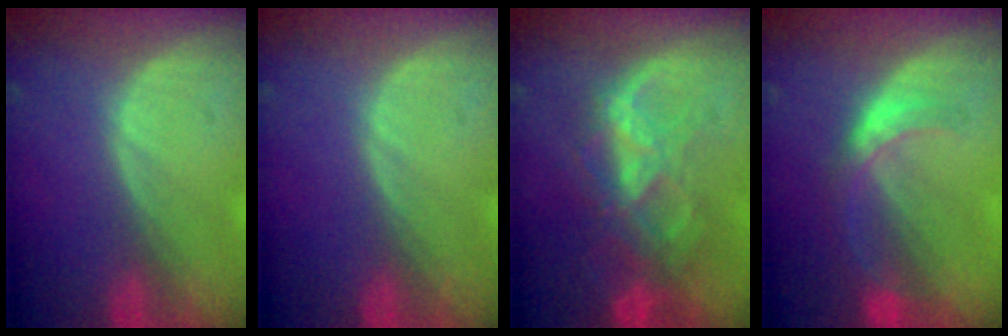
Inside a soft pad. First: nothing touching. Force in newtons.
{"total": 0.0}
{"total": 8.7, "press": 7.5, "slide": 4.3}
{"total": 5.5, "press": 4.8, "slide": 2.8}